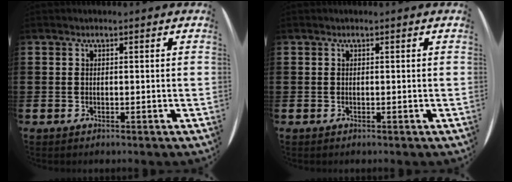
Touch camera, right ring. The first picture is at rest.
{"total": 0.0}